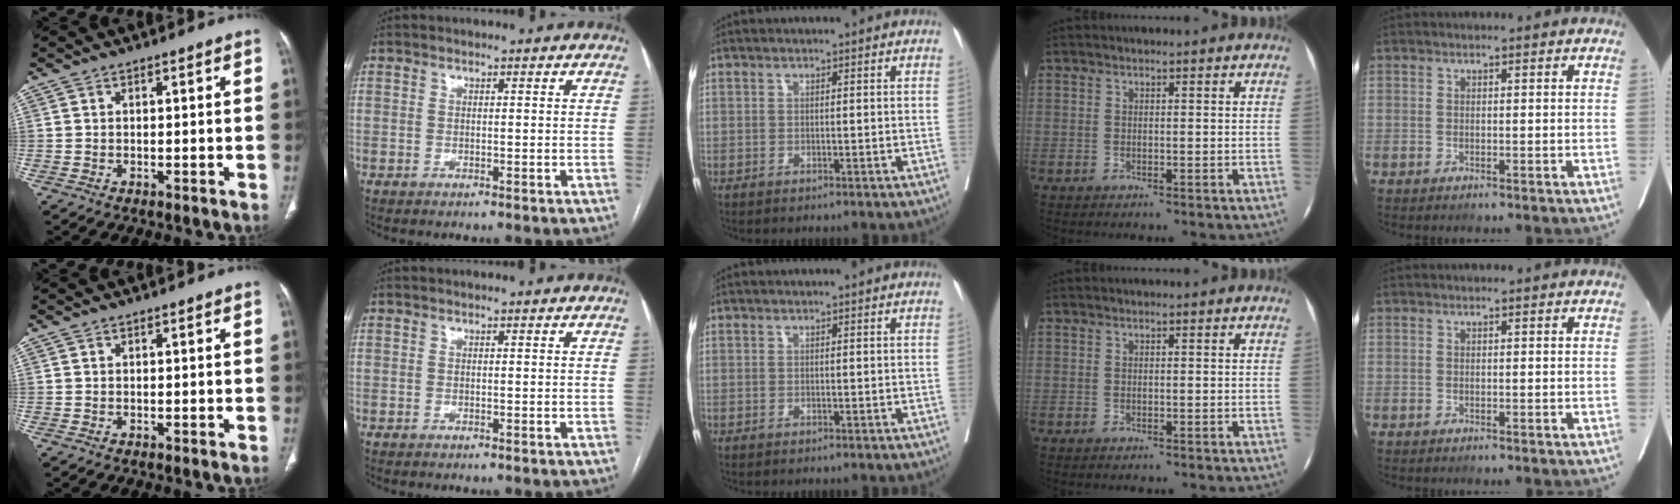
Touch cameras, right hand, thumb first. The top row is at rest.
{}